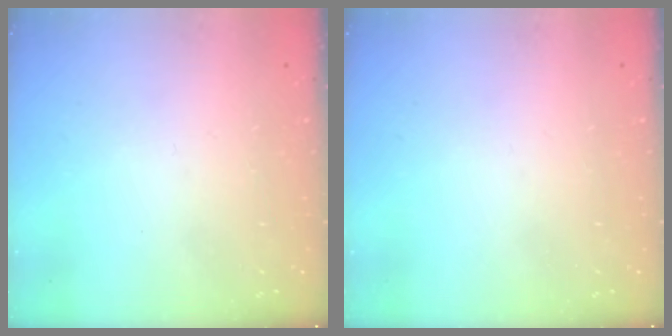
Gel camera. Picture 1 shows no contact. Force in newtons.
{"total": 0.0}